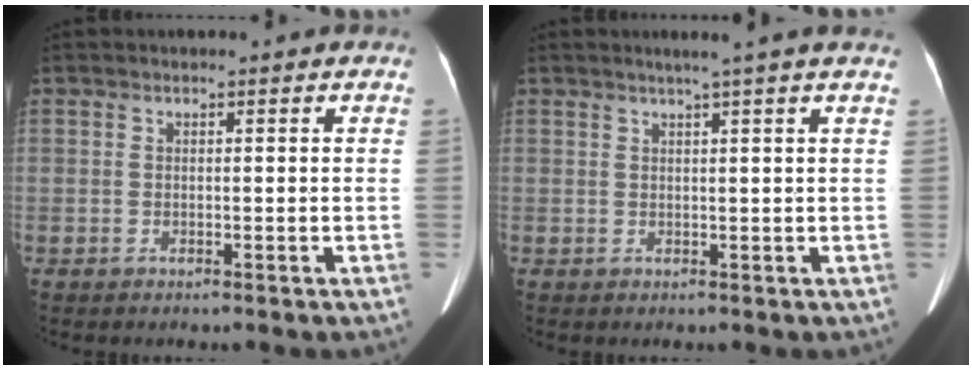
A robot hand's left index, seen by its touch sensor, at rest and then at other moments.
{"total": 3.7, "force": [2.8, -1.1, 2.1], "torque": [-0.028, 0.008, 0.038]}